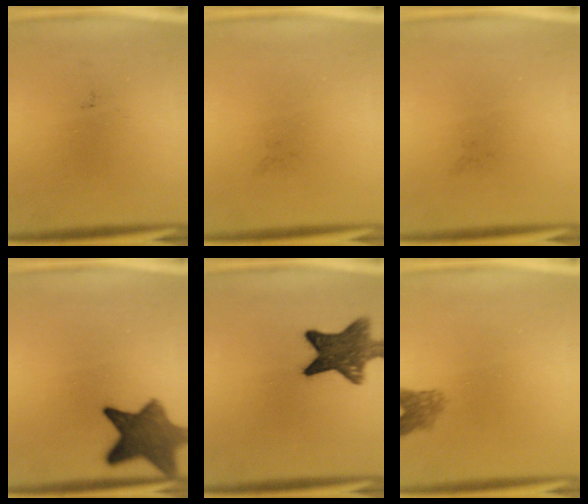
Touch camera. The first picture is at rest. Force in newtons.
{"total": 0.0}
{"total": 0.0}
{"total": 9.4}
{"total": 10.4}
{"total": 2.4}